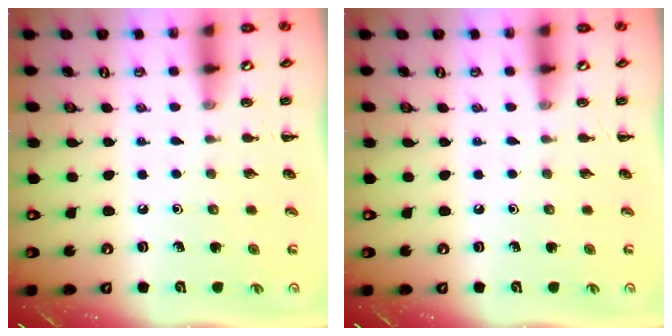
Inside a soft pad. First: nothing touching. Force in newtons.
{"total": 0.0}